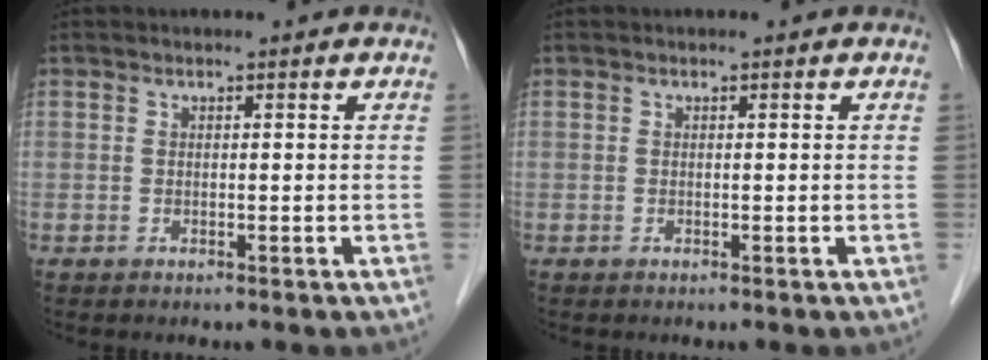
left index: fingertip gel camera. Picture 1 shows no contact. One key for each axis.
{"total": 0.0}